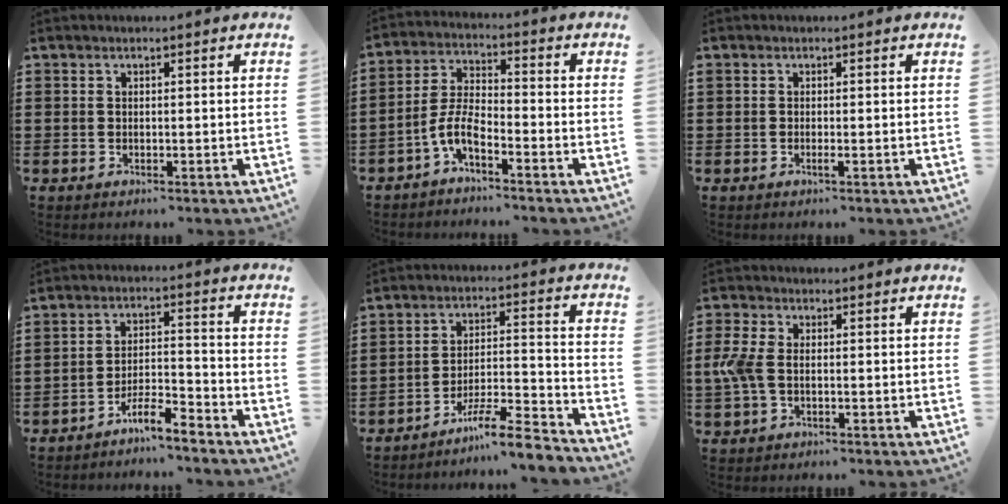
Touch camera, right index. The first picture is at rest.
{"total": 5.9, "force": [-3.8, 1.4, 4.3], "torque": [-0.112, -0.011, -0.078]}
{"total": 0.8, "force": [-0.4, -0.2, 0.6], "torque": [-0.013, -0.006, -0.006]}
{"total": 5.2, "force": [-4.8, 0.3, 2.1], "torque": [-0.045, 0.004, -0.096]}
{"total": 8.3, "force": [-7.4, 0.5, 3.8], "torque": [-0.059, 0.015, -0.140]}
{"total": 4.8, "force": [-0.6, 2.8, 3.9], "torque": [-0.110, -0.006, -0.021]}